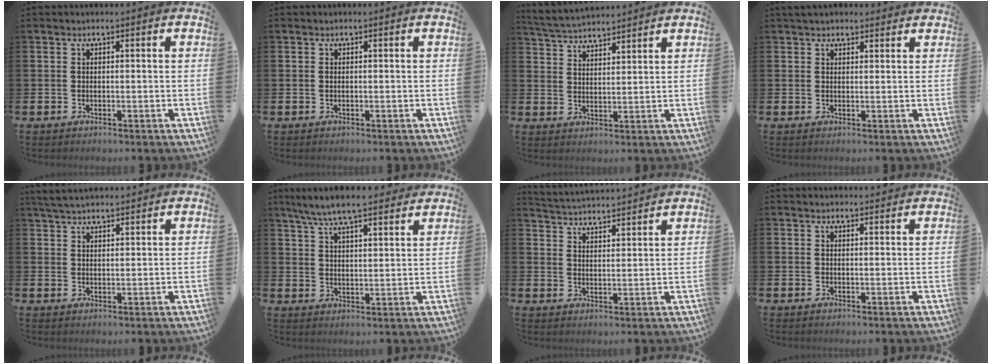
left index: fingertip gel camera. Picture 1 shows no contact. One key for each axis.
{"total": 0.0}
{"total": 4.5, "fx": 4.5, "fy": 0.4, "fz": 0.4, "tx": -0.028, "ty": -0.022, "tz": 0.082}
{"total": 2.5, "fx": 2.3, "fy": 0.8, "fz": 0.3, "tx": 0.000, "ty": -0.007, "tz": 0.041}
{"total": 4.1, "fx": 3.9, "fy": 0.7, "fz": 0.9, "tx": -0.025, "ty": -0.012, "tz": 0.073}
{"total": 7.7, "fx": 7.2, "fy": 1.0, "fz": 2.7, "tx": -0.070, "ty": -0.029, "tz": 0.129}
{"total": 4.3, "fx": 4.3, "fy": 0.1, "fz": -0.3, "tx": -0.016, "ty": -0.029, "tz": 0.077}
{"total": 1.4, "fx": 1.4, "fy": 0.3, "fz": 0.0, "tx": 0.008, "ty": -0.004, "tz": 0.024}